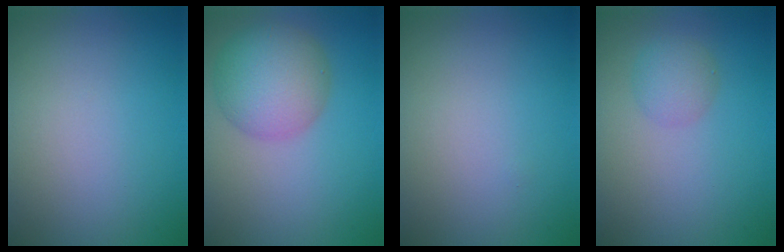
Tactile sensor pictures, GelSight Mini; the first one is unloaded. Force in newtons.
{"total": 5.8, "press": 5.8, "slide": 0.2}
{"total": 0.0}
{"total": 2.0, "press": 2.0, "slide": 0.0}